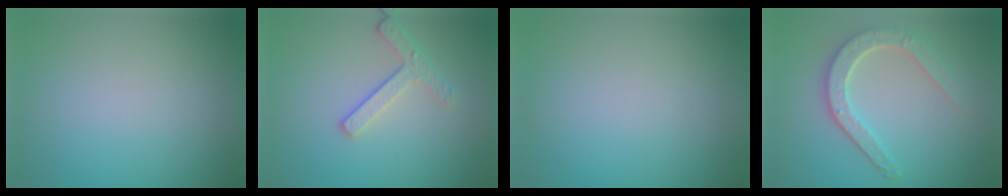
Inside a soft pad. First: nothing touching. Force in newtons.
{"total": 2.6, "press": 2.2, "slide": 1.3}
{"total": 0.0}
{"total": 4.1, "press": 3.4, "slide": 2.3}